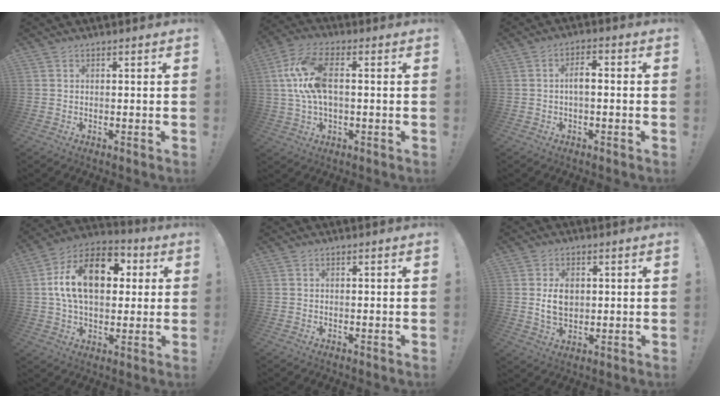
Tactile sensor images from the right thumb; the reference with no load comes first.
{"total": 13.5, "force": [1.6, 6.5, 11.7], "torque": [-0.229, 0.003, 0.031]}
{"total": 4.2, "force": [-0.6, 1.3, 3.9], "torque": [-0.063, 0.005, -0.013]}
{"total": 19.5, "force": [4.0, 12.1, 14.7], "torque": [-0.241, 0.004, 0.068]}
{"total": 0.0}
{"total": 6.5, "force": [0.7, 4.6, 4.6], "torque": [-0.074, 0.002, 0.010]}